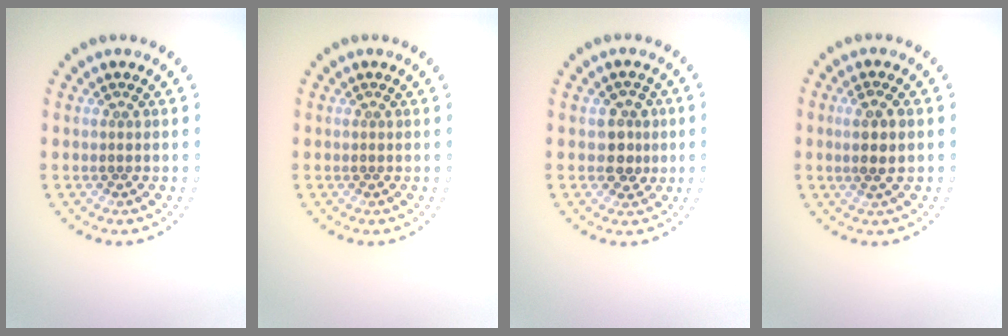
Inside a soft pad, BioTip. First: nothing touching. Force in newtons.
{"total": 0.0}
{"total": 2.4, "press": 2.2, "slide": 1.0}
{"total": 1.7, "press": 1.6, "slide": 0.8}